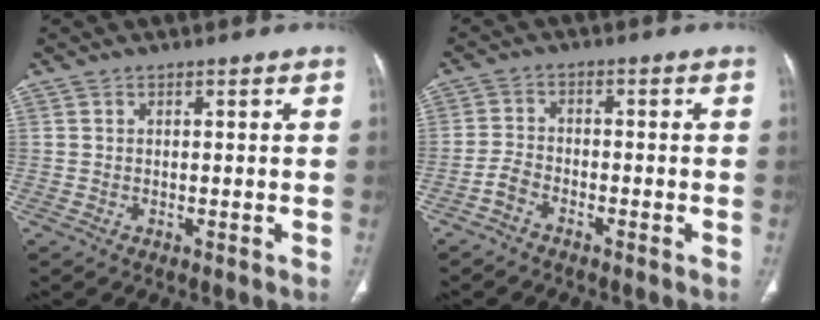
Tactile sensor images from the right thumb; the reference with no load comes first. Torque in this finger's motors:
{"motor_torque": [-0.17, -0.14, -0.26, 0.09, 0.01]}